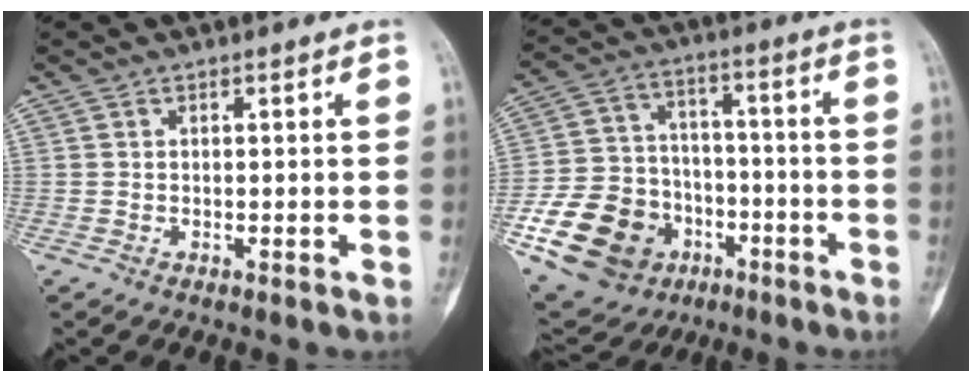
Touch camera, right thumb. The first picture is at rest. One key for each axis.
{"total": 20.6, "fx": -8.4, "fy": 16.2, "fz": 9.5, "tx": -0.174, "ty": 0.067, "tz": -0.131}